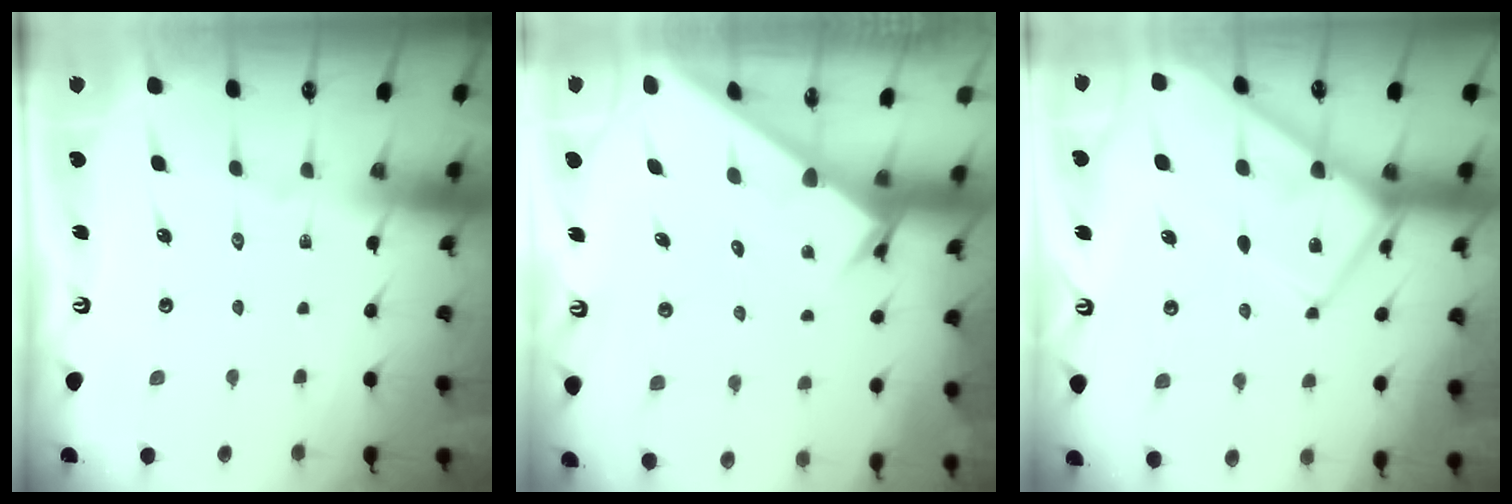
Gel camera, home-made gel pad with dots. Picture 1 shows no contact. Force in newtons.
{"total": 2.7, "press": 2.7, "slide": 0.1}
{"total": 10.8, "press": 10.8, "slide": 1.2}